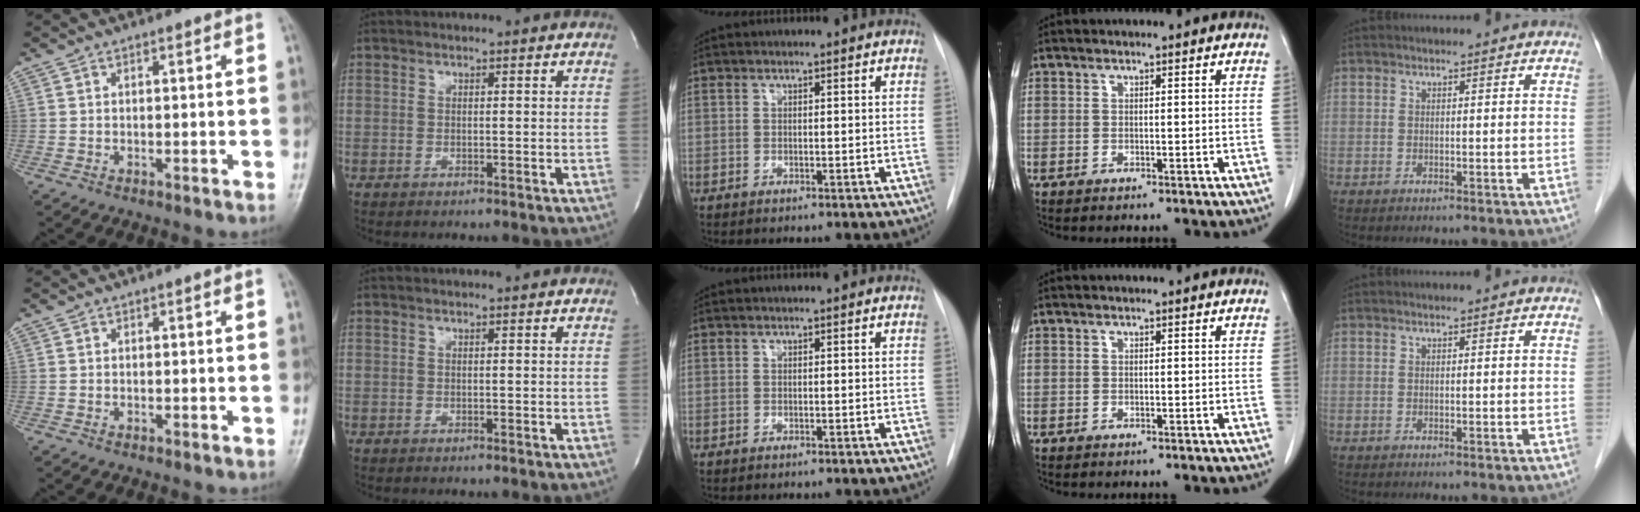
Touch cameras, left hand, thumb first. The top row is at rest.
{}